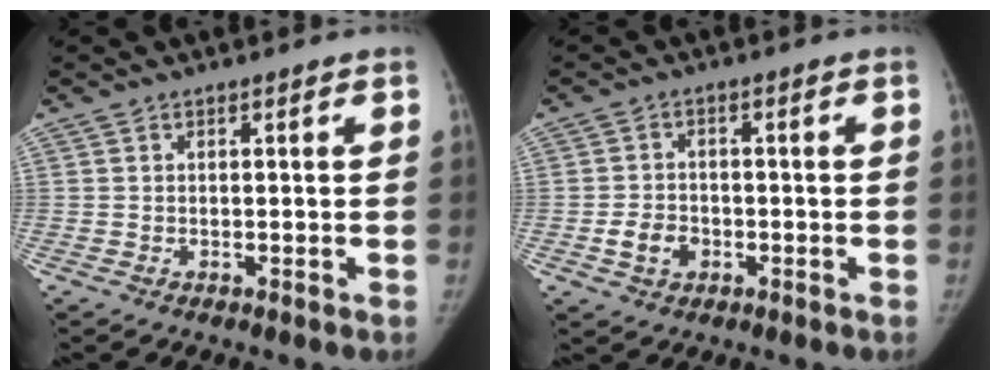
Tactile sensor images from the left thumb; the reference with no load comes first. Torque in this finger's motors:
{"motor_torque": [-0.06, 0.96, 0.55, -0.46, 0.01]}